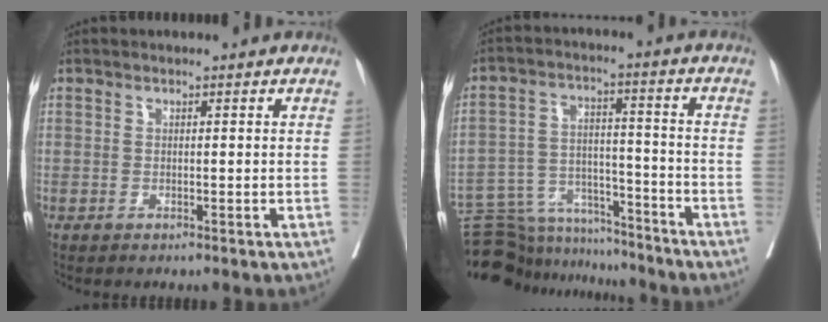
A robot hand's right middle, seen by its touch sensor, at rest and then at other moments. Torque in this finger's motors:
{"motor_torque": [0.67, -1.47, 1.05, 0.21]}